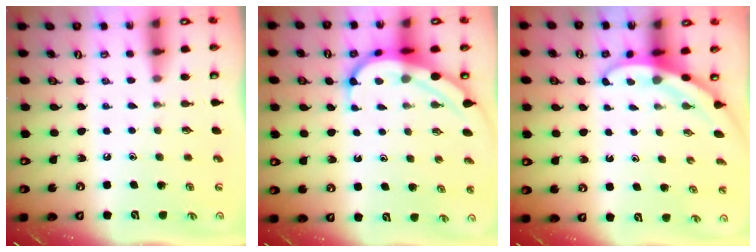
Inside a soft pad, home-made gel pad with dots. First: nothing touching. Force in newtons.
{"total": 6.5, "press": 6.4, "slide": 0.7}
{"total": 3.2, "press": 3.2, "slide": 0.2}